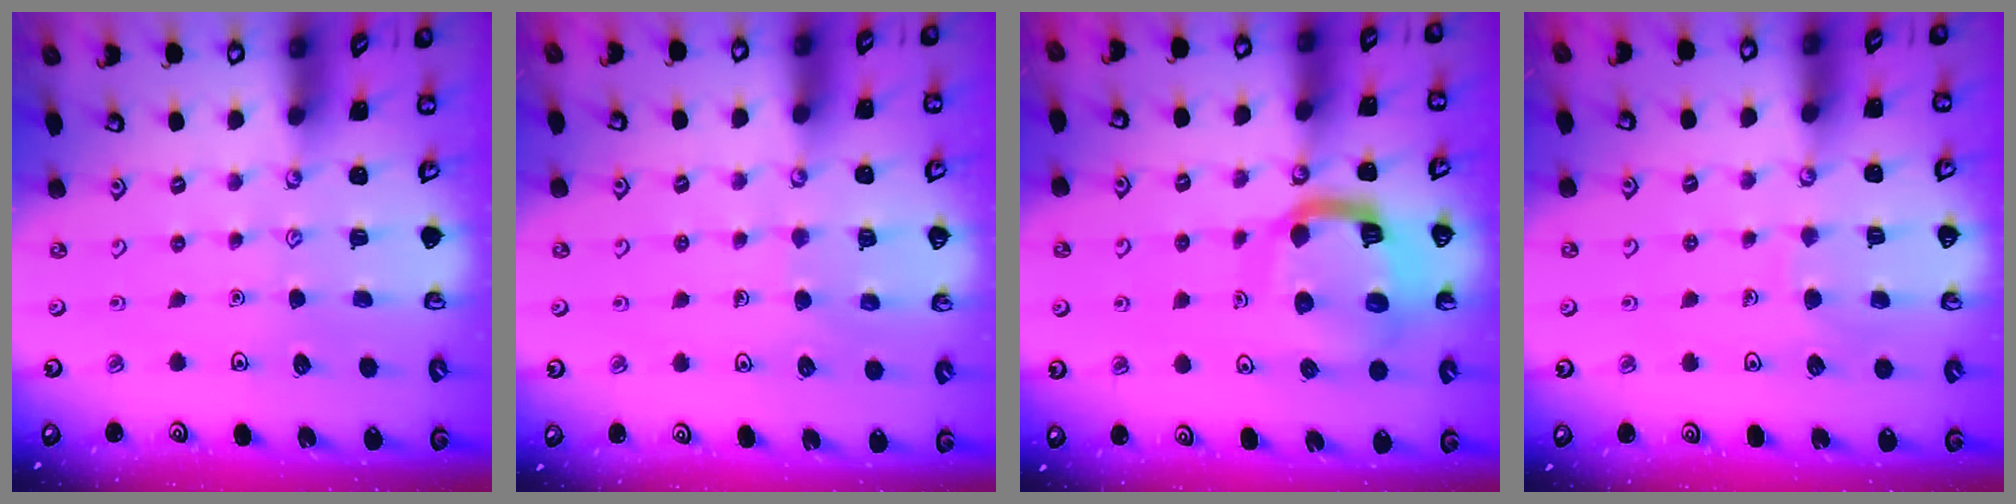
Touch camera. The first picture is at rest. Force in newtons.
{"total": 6.0, "press": 6.0, "slide": 0.5}
{"total": 13.2, "press": 13.1, "slide": 1.5}
{"total": 5.4, "press": 5.3, "slide": 0.5}